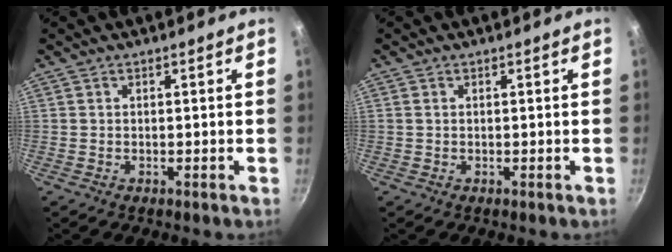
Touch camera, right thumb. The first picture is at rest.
{"total": 0.6, "force": [0.1, 0.4, 0.4], "torque": [-0.007, 0.002, 0.000]}